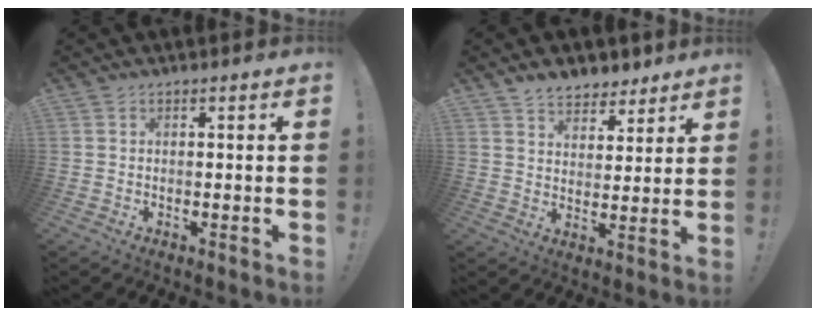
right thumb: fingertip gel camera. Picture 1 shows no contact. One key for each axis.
{"total": 7.5, "fx": 6.0, "fy": 4.1, "fz": 1.7, "tx": -0.024, "ty": -0.041, "tz": 0.114}